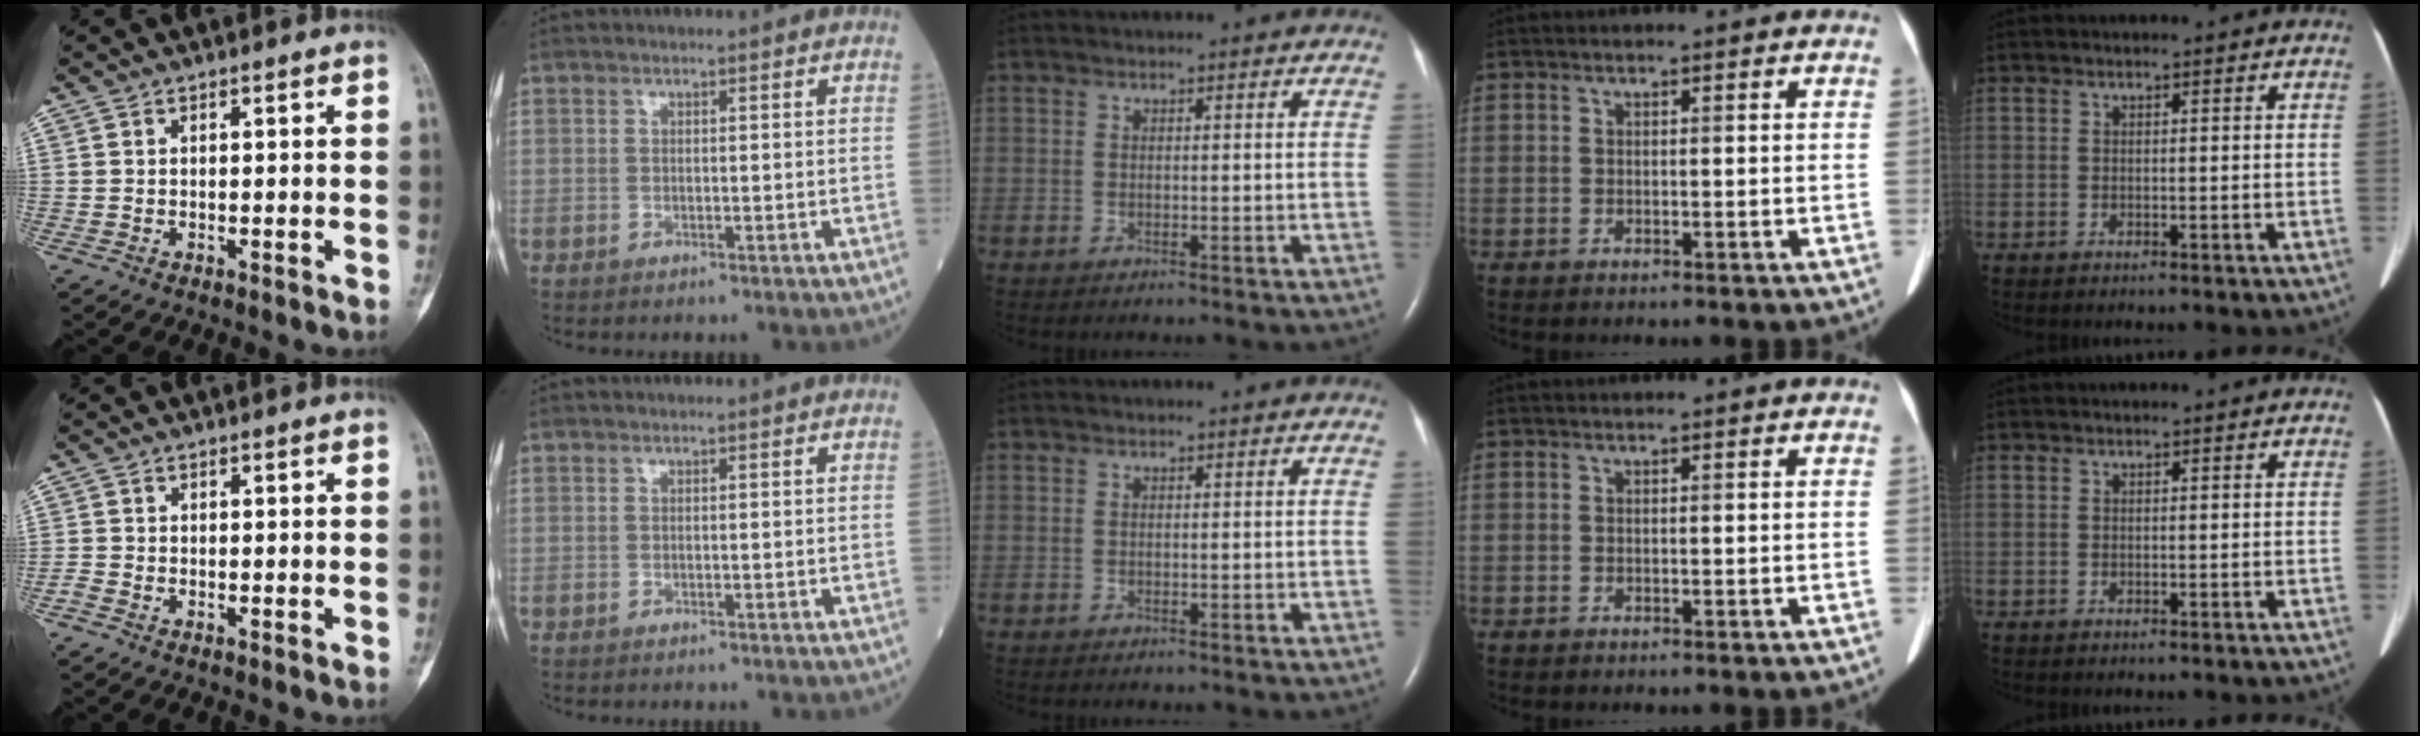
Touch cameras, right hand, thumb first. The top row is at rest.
{"thumb": {"total": 0.9, "force": [-0.7, 0.5, 0.4], "torque": [-0.012, -0.001, -0.020]}}